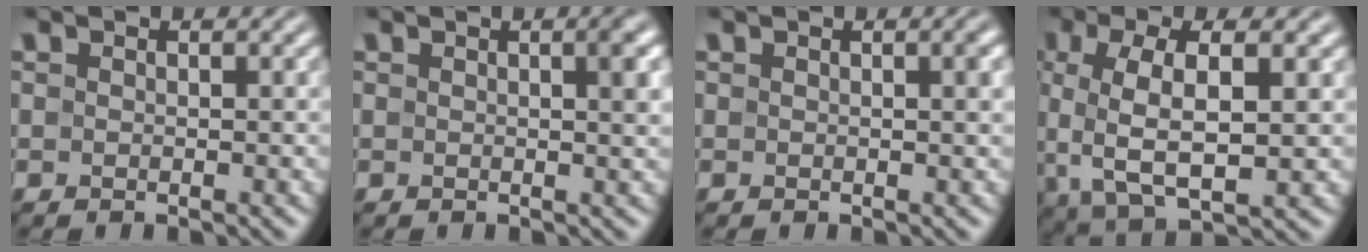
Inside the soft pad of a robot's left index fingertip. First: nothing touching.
{"total": 2.2, "force": [0.4, 0.3, 2.2], "torque": [-0.024, 0.004, 0.002]}
{"total": 1.3, "force": [0.2, 0.2, 1.3], "torque": [-0.016, 0.001, 0.002]}
{"total": 6.9, "force": [0.3, 2.6, 6.3], "torque": [-0.132, 0.005, 0.004]}